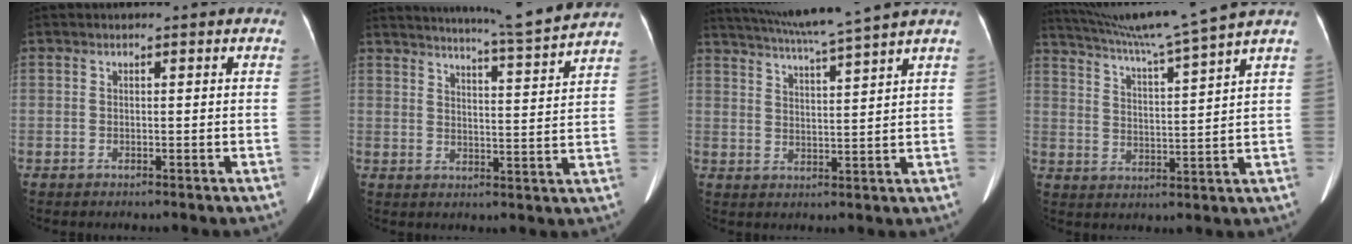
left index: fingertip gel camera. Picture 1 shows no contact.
{"total": 11.5, "force": [10.6, -2.0, 4.0], "torque": [-0.075, -0.027, 0.143]}
{"total": 12.3, "force": [10.8, -2.0, 5.6], "torque": [-0.104, -0.001, 0.162]}
{"total": 14.3, "force": [12.4, -3.1, 6.4], "torque": [-0.117, -0.019, 0.192]}